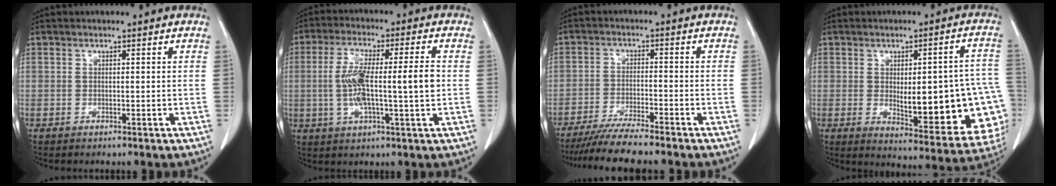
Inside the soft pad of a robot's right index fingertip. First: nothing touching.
{"total": 11.7, "force": [-0.2, 1.2, 11.6], "torque": [-0.218, 0.012, -0.004]}
{"total": 7.9, "force": [-7.0, -0.1, 3.6], "torque": [-0.056, -0.024, -0.118]}
{"total": 20.6, "force": [-2.6, 6.2, 19.5], "torque": [-0.171, 0.018, -0.005]}